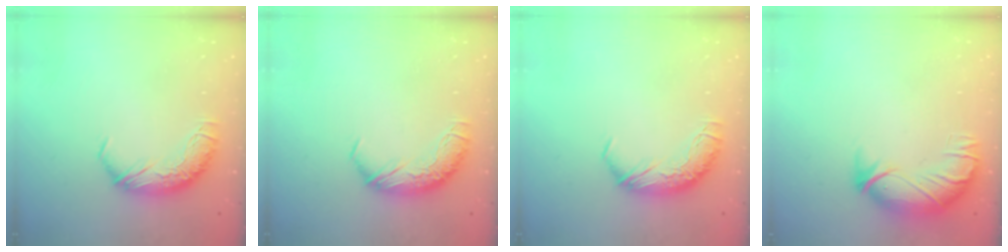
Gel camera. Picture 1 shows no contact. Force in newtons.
{"total": 0.0}
{"total": 0.0}
{"total": 3.3, "press": 1.7, "slide": 2.9}